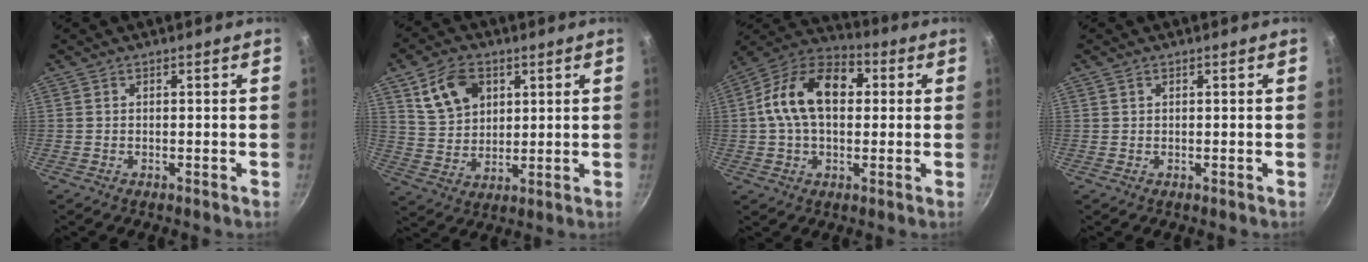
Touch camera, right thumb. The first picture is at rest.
{"total": 11.0, "force": [4.7, 7.7, 6.4], "torque": [-0.098, -0.012, 0.092]}
{"total": 16.7, "force": [2.2, 10.8, 12.5], "torque": [-0.185, 0.031, 0.016]}
{"total": 0.5, "force": [0.3, 0.4, 0.2], "torque": [-0.005, 0.003, 0.006]}